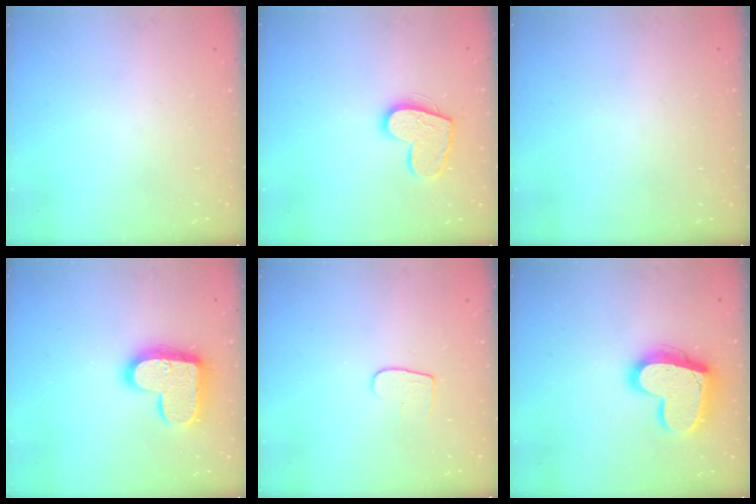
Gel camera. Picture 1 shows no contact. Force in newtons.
{"total": 13.3, "press": 13.3, "slide": 0.9}
{"total": 0.0}
{"total": 16.9, "press": 16.8, "slide": 1.1}
{"total": 5.1, "press": 5.1, "slide": 0.4}
{"total": 18.1, "press": 18.1, "slide": 1.6}